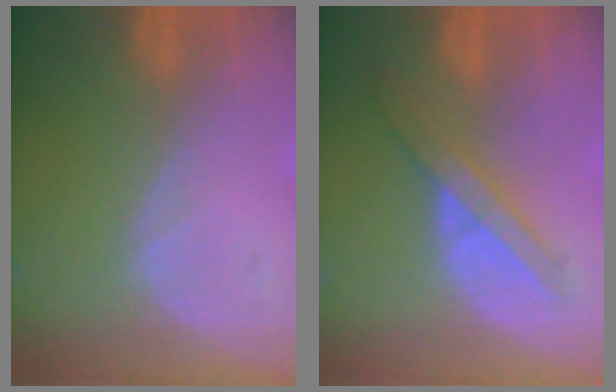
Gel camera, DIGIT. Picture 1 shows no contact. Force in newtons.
{"total": 5.8, "press": 5.5, "slide": 1.9}